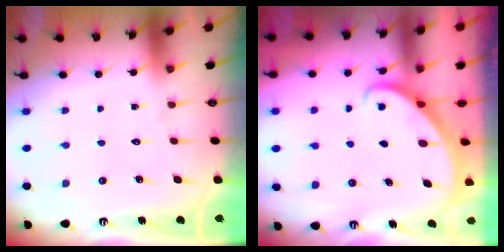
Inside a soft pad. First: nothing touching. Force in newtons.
{"total": 2.9, "press": 2.9, "slide": 0.2}